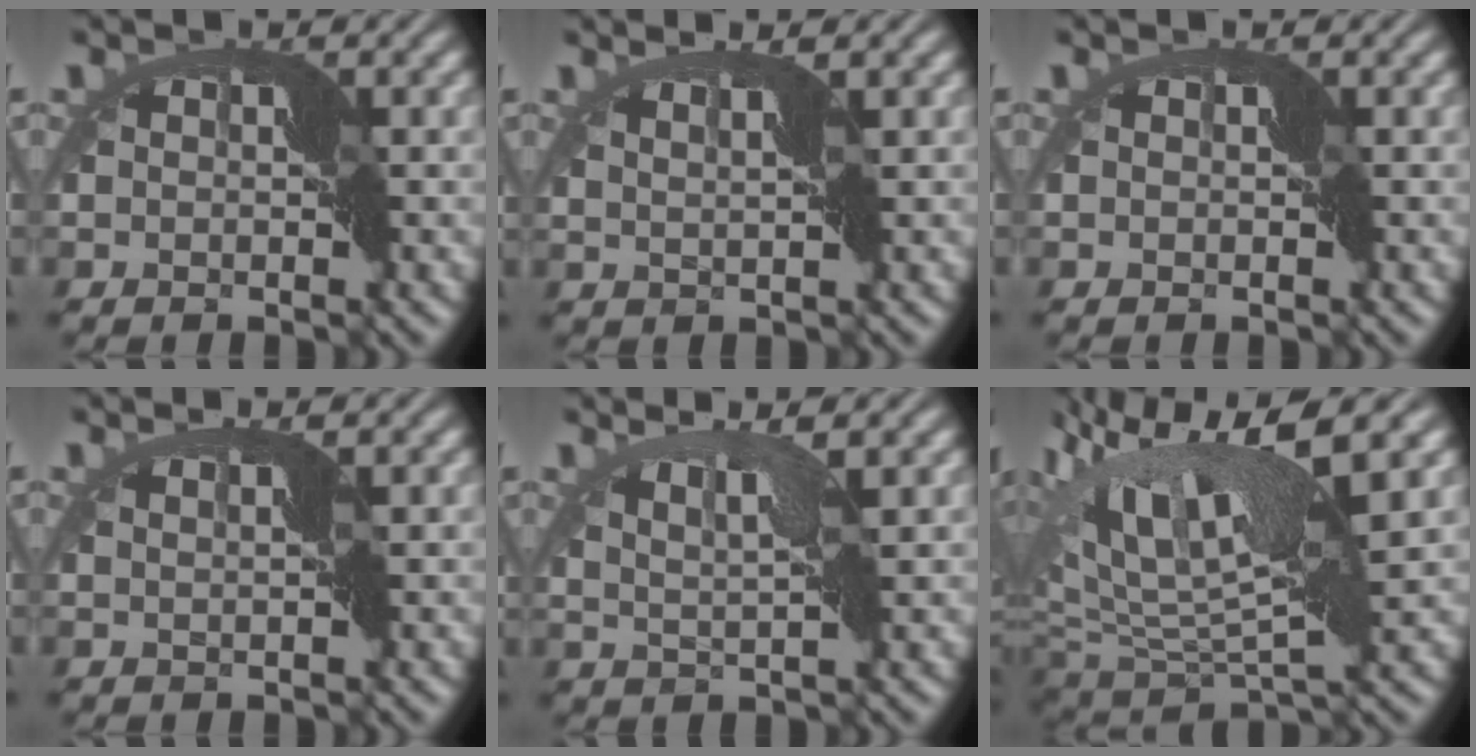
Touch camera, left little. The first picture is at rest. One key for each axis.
{"total": 2.0, "fx": 1.3, "fy": -1.5, "fz": -0.4, "tx": 0.001, "ty": -0.002, "tz": 0.026}
{"total": 0.0}
{"total": 1.1, "fx": 0.7, "fy": -0.8, "fz": -0.1, "tx": -0.007, "ty": 0.001, "tz": 0.012}
{"total": 2.4, "fx": 2.1, "fy": -1.0, "fz": 0.8, "tx": -0.017, "ty": 0.007, "tz": 0.027}
{"total": 11.0, "fx": 6.2, "fy": 2.7, "fz": 8.7, "tx": -0.195, "ty": 0.008, "tz": 0.111}